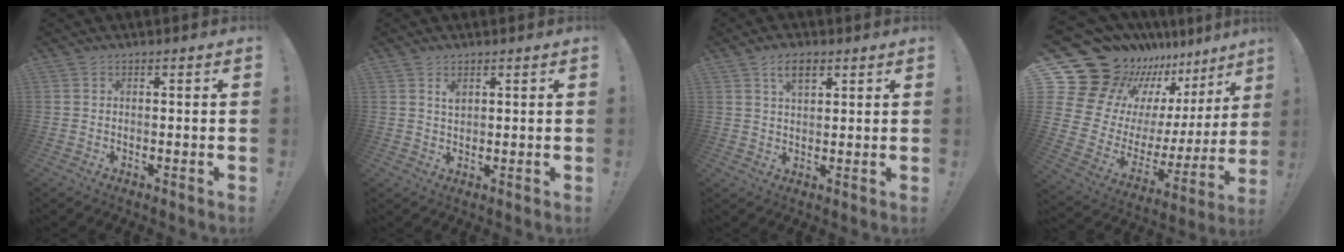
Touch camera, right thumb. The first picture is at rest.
{"total": 2.4, "force": [1.4, 1.2, 1.5], "torque": [-0.009, -0.010, 0.020]}
{"total": 5.7, "force": [3.2, 2.7, 3.8], "torque": [-0.060, -0.006, 0.057]}
{"total": 16.9, "force": [12.2, 9.4, 7.0], "torque": [-0.107, -0.134, 0.250]}